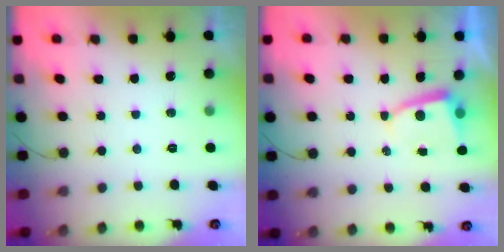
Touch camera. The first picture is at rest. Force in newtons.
{"total": 3.6, "press": 3.6, "slide": 0.4}